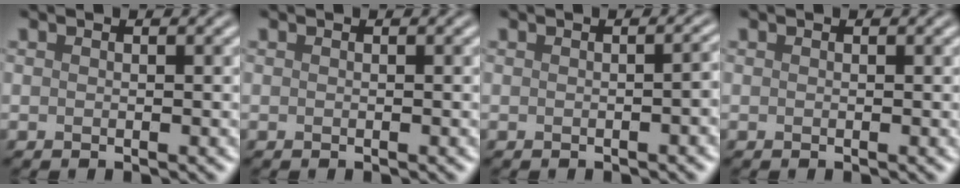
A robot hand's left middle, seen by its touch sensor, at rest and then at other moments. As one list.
[{"total": 0.0}, {"total": 1.7, "force": [-0.4, 0.6, 1.6], "torque": [-0.014, 0.005, -0.003]}, {"total": 0.0}]